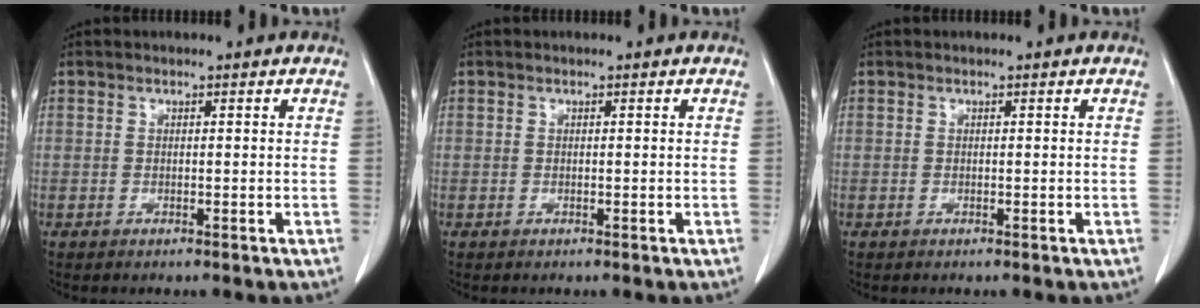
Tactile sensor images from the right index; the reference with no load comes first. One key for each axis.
{"total": 0.0}
{"total": 0.0}